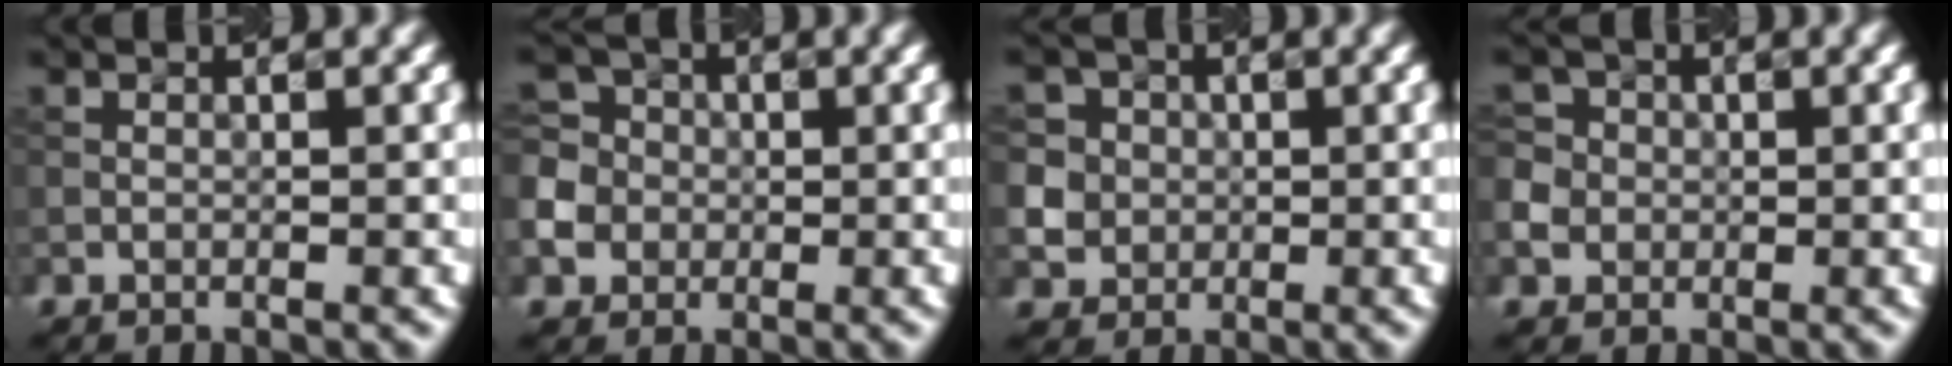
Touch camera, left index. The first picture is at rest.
{"total": 6.4, "force": [-1.5, 5.9, 2.2], "torque": [-0.048, 0.016, -0.050]}
{"total": 6.9, "force": [2.0, 6.3, 2.1], "torque": [-0.058, 0.032, 0.023]}
{"total": 4.8, "force": [-0.1, 4.5, 1.6], "torque": [-0.027, 0.027, -0.019]}